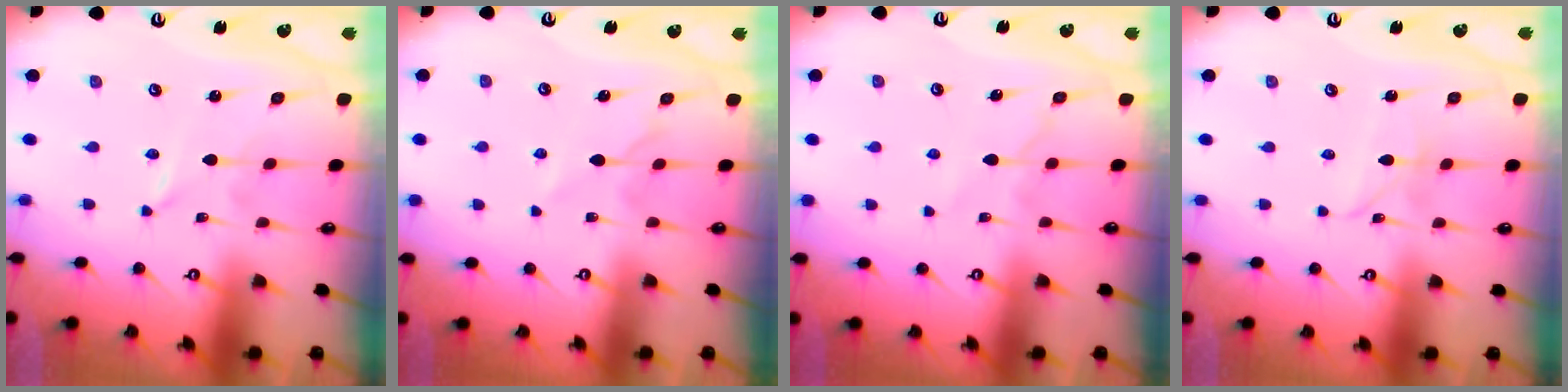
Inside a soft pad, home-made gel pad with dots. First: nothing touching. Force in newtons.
{"total": 5.3, "press": 5.2, "slide": 0.7}
{"total": 6.7, "press": 6.6, "slide": 1.0}
{"total": 3.1, "press": 3.1, "slide": 0.1}